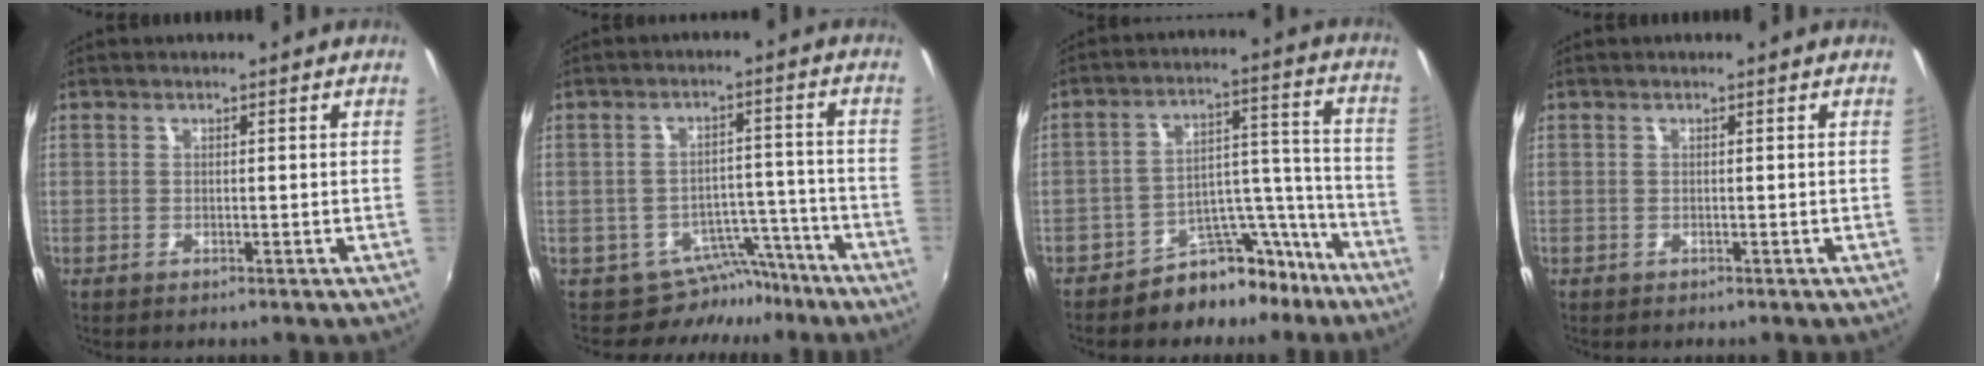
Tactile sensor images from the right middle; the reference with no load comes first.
{"total": 6.5, "force": [-5.6, 3.3, 0.4], "torque": [0.001, 0.027, -0.076]}
{"total": 11.7, "force": [-9.8, 5.7, 3.1], "torque": [-0.031, 0.060, -0.142]}
{"total": 0.0}